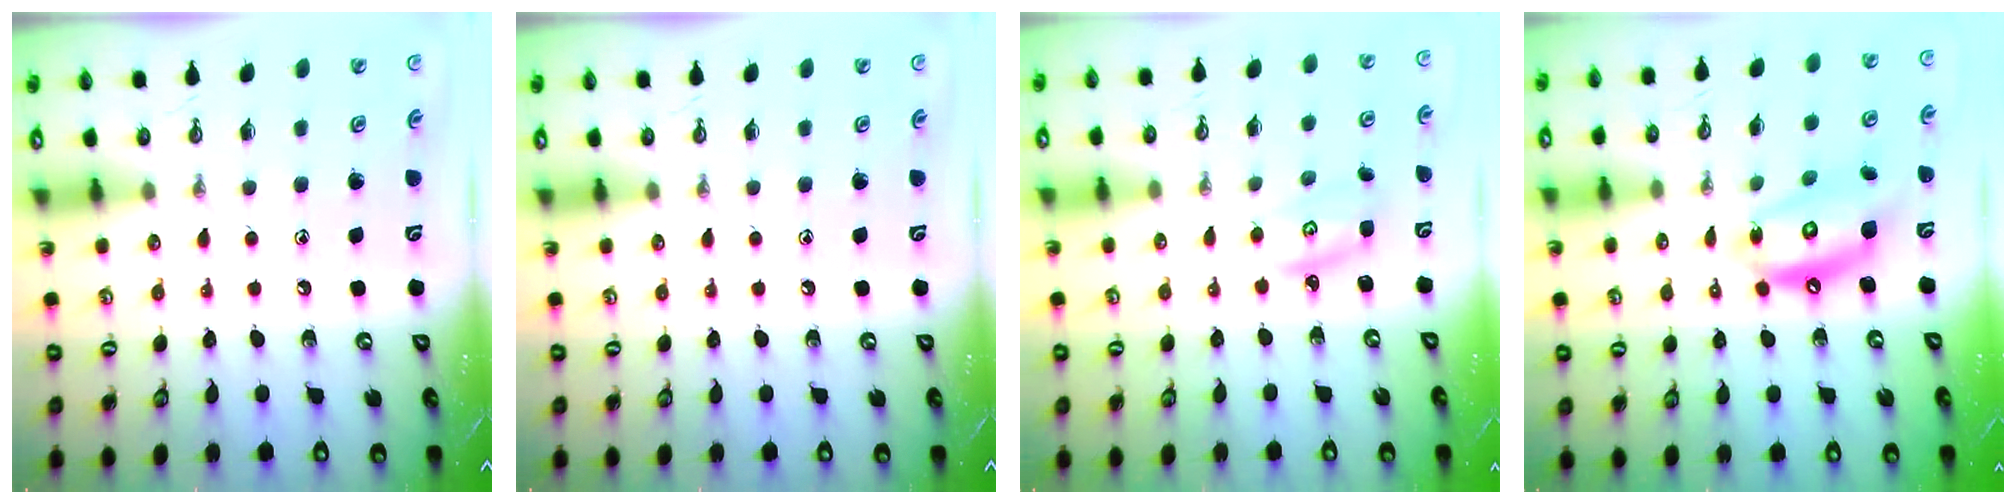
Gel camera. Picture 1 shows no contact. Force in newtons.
{"total": 0.0}
{"total": 2.7, "press": 2.7, "slide": 0.2}
{"total": 12.5, "press": 12.5, "slide": 1.3}